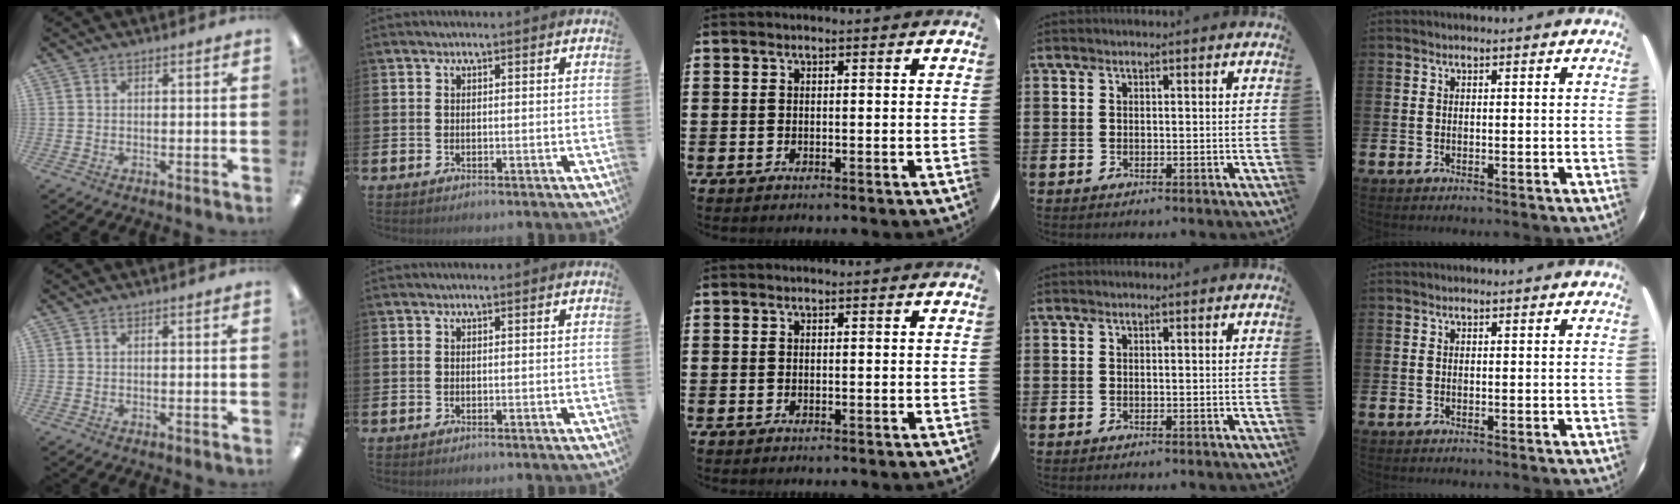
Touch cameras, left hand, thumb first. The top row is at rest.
{}